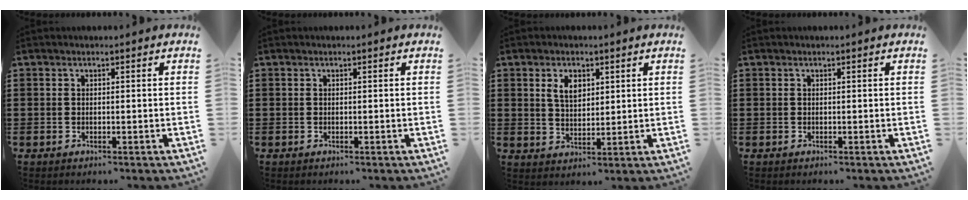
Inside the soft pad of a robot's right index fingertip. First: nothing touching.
{"total": 0.0}
{"total": 4.0, "force": [1.8, 2.3, 2.7], "torque": [-0.062, 0.010, 0.031]}
{"total": 0.0}